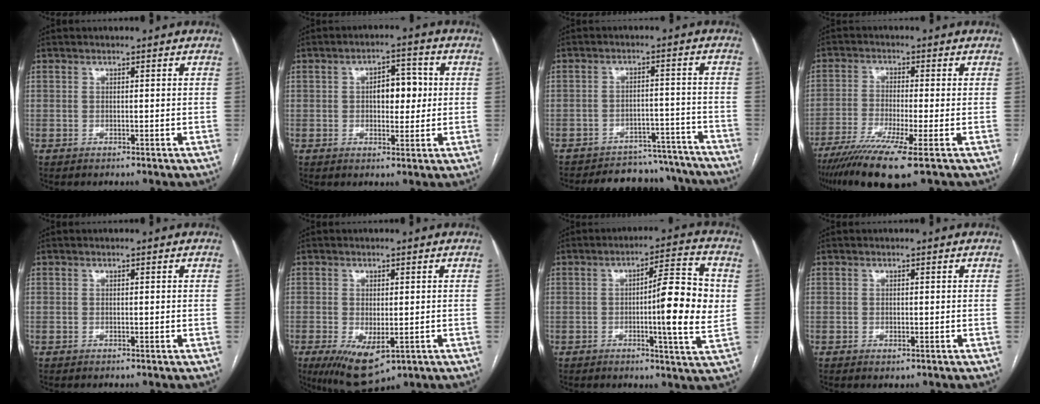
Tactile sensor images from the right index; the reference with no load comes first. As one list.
[{"total": 5.8, "force": [0.5, 2.9, 5.0], "torque": [-0.070, 0.015, 0.010]}, {"total": 16.7, "force": [-15.6, 5.4, 2.4], "torque": [-0.031, 0.027, -0.190]}, {"total": 10.5, "force": [-6.9, -0.5, 7.9], "torque": [-0.136, -0.025, -0.116]}, {"total": 0.0}, {"total": 8.7, "force": [-3.6, 3.8, 6.9], "torque": [-0.120, -0.023, -0.046]}, {"total": 12.4, "force": [0.0, 0.7, 12.3], "torque": [-0.173, 0.002, -0.005]}, {"total": 0.7, "force": [-0.4, 0.4, 0.5], "torque": [-0.006, -0.001, -0.003]}]